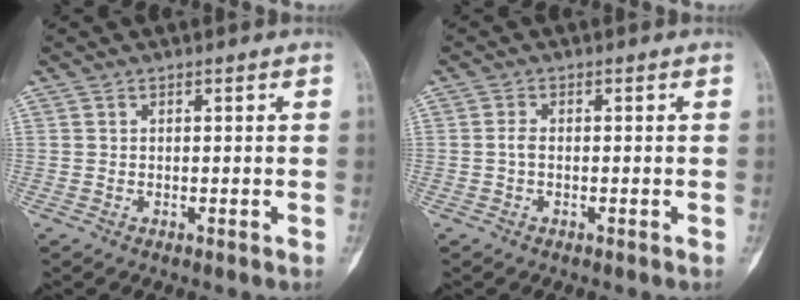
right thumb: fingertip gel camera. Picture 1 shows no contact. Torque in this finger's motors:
{"motor_torque": [-0.04, 0.10, 0.41, -0.05, 0.02]}